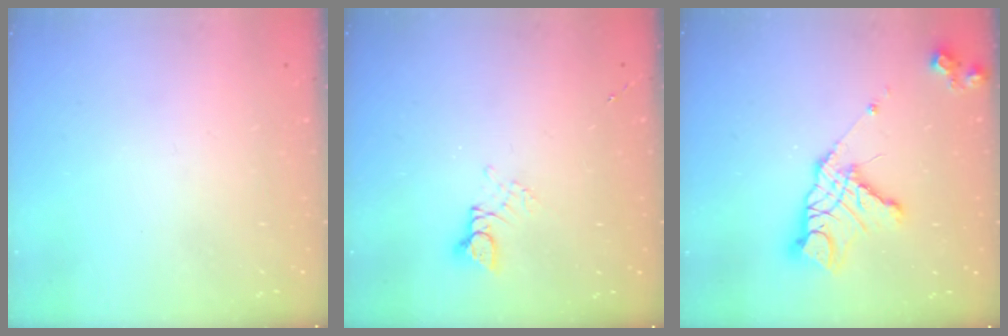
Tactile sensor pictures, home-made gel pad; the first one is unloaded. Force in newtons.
{"total": 2.7, "press": 2.7, "slide": 0.2}
{"total": 14.5, "press": 14.5, "slide": 1.4}